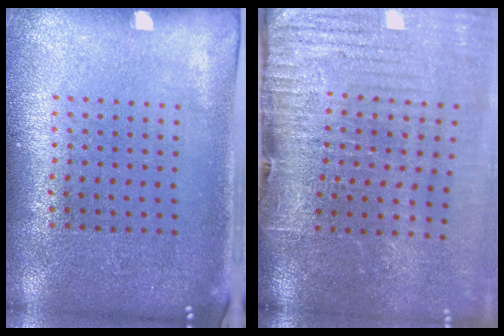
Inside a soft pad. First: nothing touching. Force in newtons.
{"total": 4.3, "press": 3.6, "slide": 2.4}